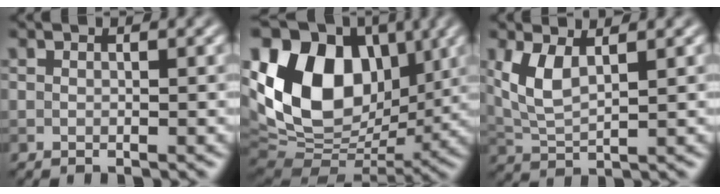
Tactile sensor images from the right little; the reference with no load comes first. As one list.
[{"total": 15.3, "force": [3.8, 10.8, 10.1], "torque": [-0.192, 0.021, 0.065]}, {"total": 3.8, "force": [1.6, 1.6, 3.1], "torque": [-0.078, -0.001, 0.036]}]